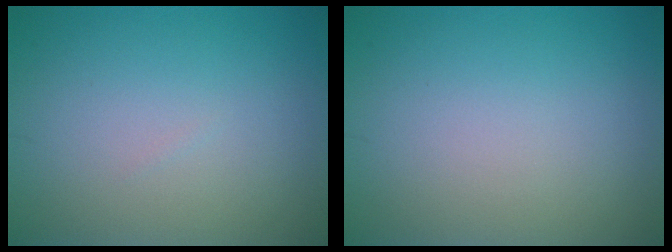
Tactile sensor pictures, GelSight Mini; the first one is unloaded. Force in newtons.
{"total": 0.0}